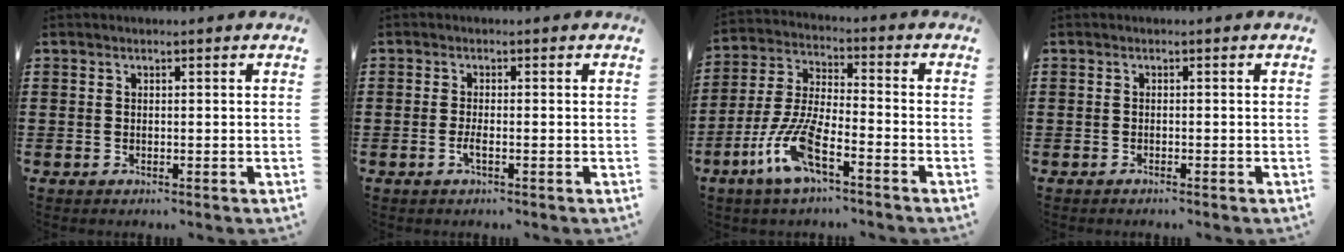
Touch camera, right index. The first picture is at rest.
{"total": 1.8, "force": [-0.7, 0.0, 1.7], "torque": [-0.037, -0.008, -0.014]}
{"total": 9.6, "force": [-5.6, 1.9, 7.5], "torque": [-0.192, -0.020, -0.113]}
{"total": 0.5, "force": [-0.5, -0.1, 0.1], "torque": [-0.003, -0.003, -0.009]}